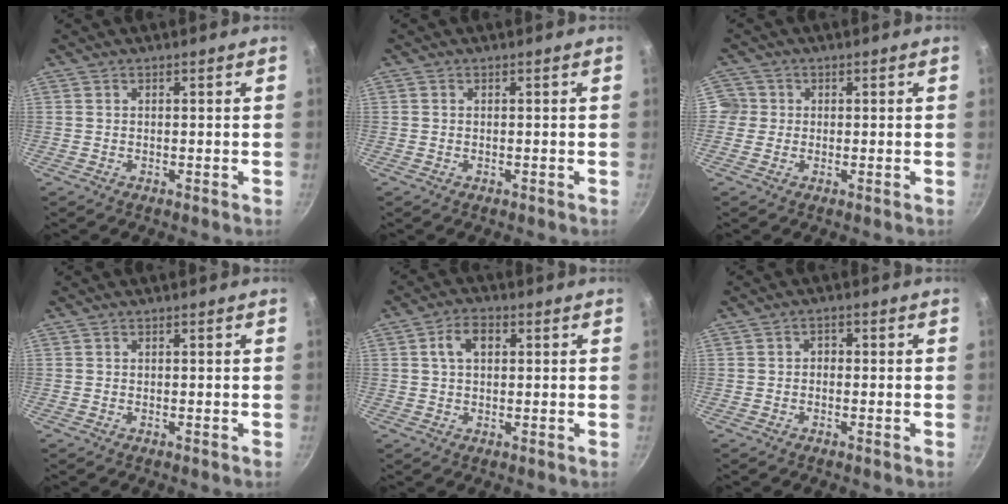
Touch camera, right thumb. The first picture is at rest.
{"total": 0.0}
{"total": 3.5, "force": [-0.1, 3.4, 0.5], "torque": [0.018, 0.006, -0.009]}
{"total": 0.0}
{"total": 5.6, "force": [1.4, 3.7, 4.0], "torque": [-0.054, 0.011, 0.021]}
{"total": 1.5, "force": [-0.2, 1.2, 0.8], "torque": [-0.012, 0.007, -0.005]}